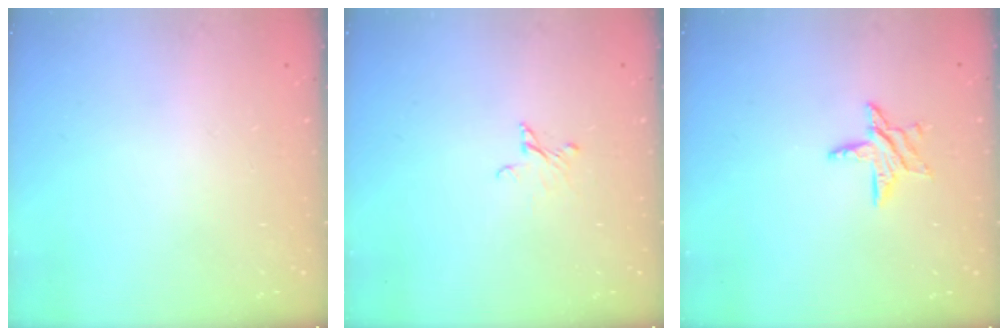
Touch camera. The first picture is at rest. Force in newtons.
{"total": 2.5, "press": 2.5, "slide": 0.2}
{"total": 7.4, "press": 7.4, "slide": 0.6}